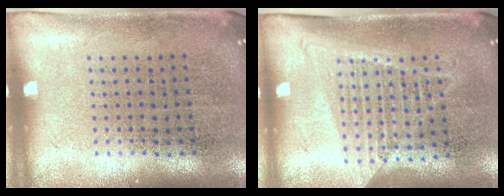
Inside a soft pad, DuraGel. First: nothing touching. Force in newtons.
{"total": 1.3, "press": 1.2, "slide": 0.5}